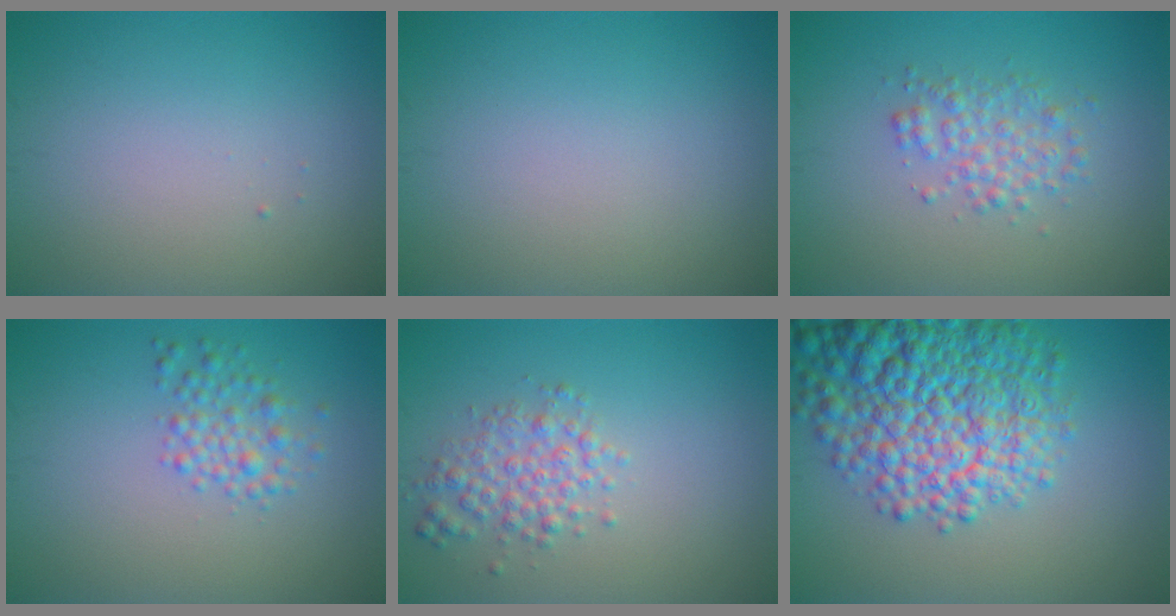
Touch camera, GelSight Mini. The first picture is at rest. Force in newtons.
{"total": 0.0}
{"total": 2.6, "press": 2.6, "slide": 0.0}
{"total": 2.3, "press": 2.3, "slide": 0.0}
{"total": 2.8, "press": 2.8, "slide": 0.1}
{"total": 11.4, "press": 11.4, "slide": 0.5}